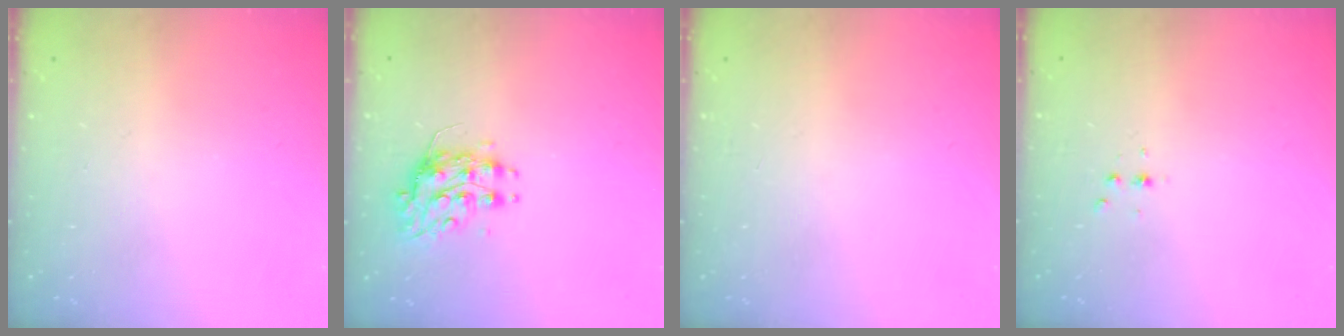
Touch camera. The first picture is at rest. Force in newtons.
{"total": 8.3, "press": 8.2, "slide": 0.6}
{"total": 0.0}
{"total": 2.3, "press": 2.3, "slide": 0.3}